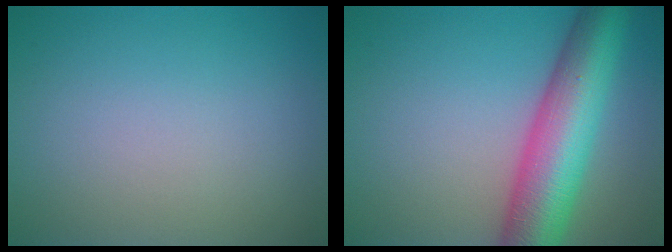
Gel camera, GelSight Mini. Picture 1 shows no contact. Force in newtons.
{"total": 10.1, "press": 10.1, "slide": 0.2}